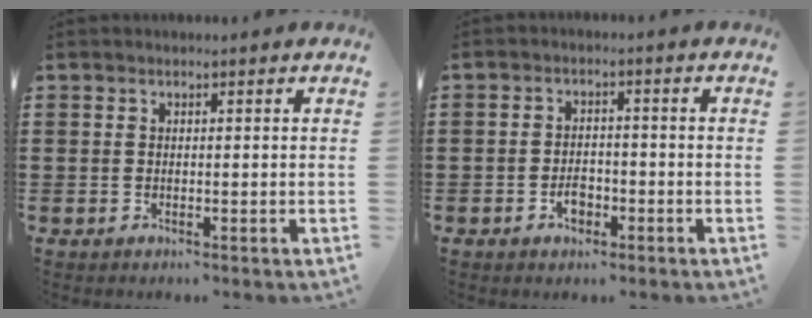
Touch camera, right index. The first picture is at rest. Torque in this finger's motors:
{"motor_torque": [1.83, 0.31, 0.04, 0.01]}